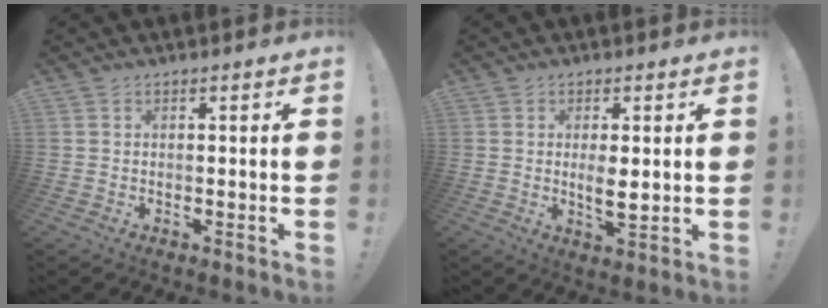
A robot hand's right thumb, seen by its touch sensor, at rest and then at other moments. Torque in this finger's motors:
{"motor_torque": [-0.05, 0.13, -0.14, 0.10, 0.00]}